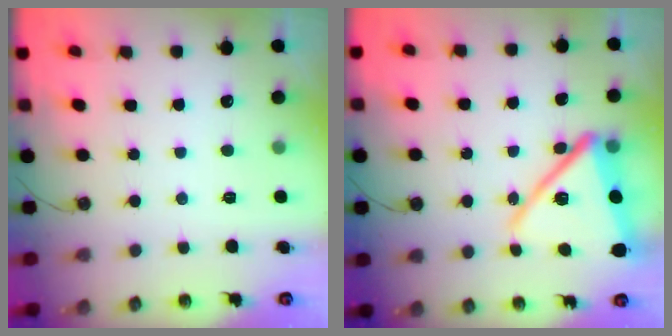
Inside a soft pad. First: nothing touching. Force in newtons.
{"total": 18.8, "press": 18.7, "slide": 1.5}